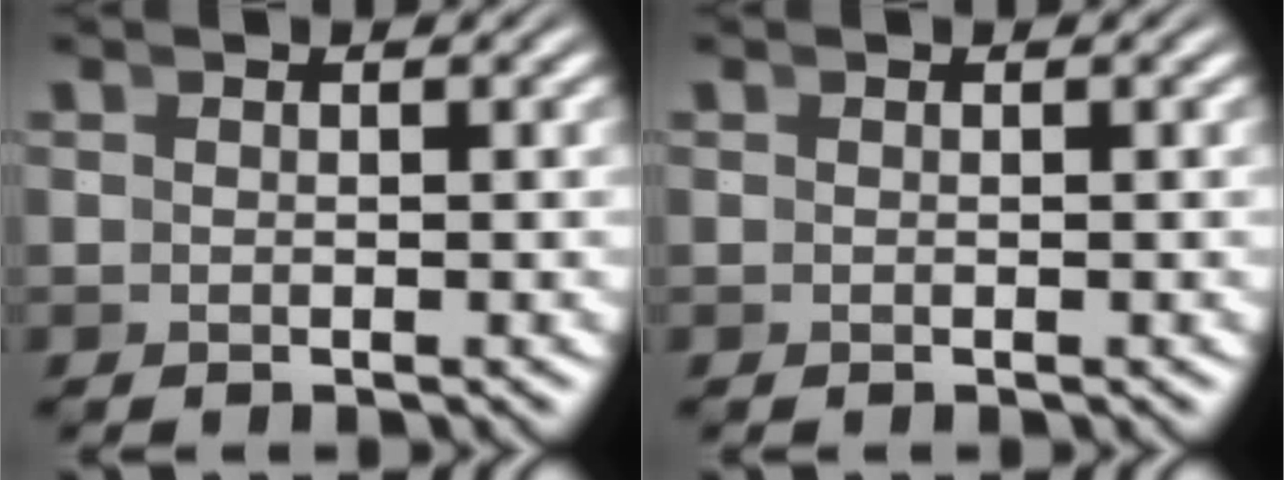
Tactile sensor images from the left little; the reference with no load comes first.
{"total": 0.0}